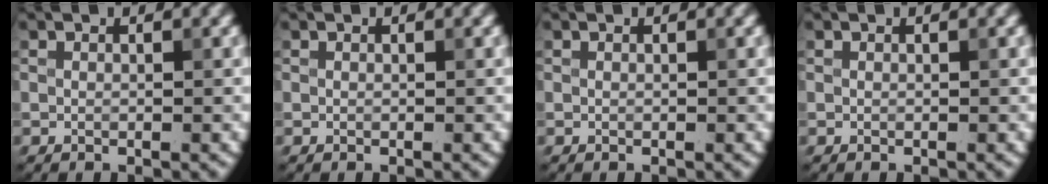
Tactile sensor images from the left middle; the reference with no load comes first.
{"total": 0.0}
{"total": 0.0}
{"total": 0.0}